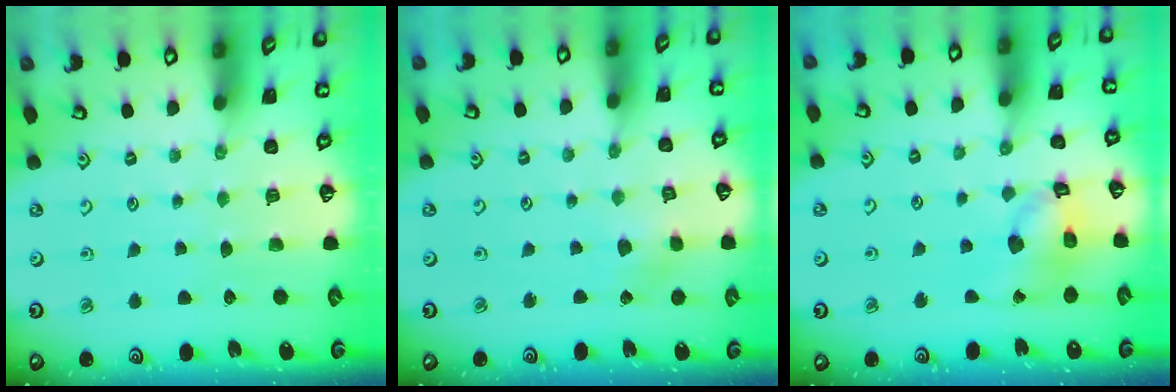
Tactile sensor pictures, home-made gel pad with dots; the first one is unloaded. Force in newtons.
{"total": 2.8, "press": 2.7, "slide": 0.6}
{"total": 12.6, "press": 12.5, "slide": 1.5}